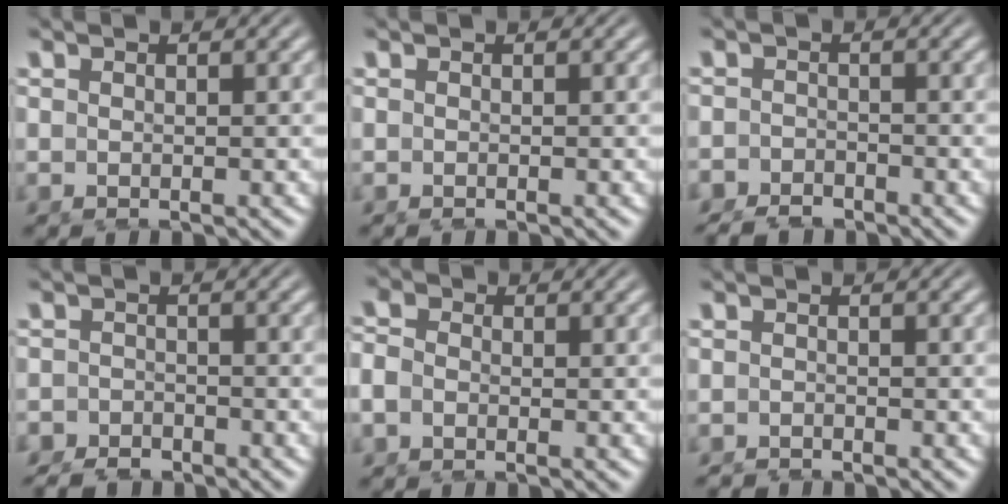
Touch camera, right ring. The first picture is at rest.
{"total": 0.0}
{"total": 2.7, "force": [-2.6, 0.7, -0.4], "torque": [0.008, -0.015, -0.042]}
{"total": 3.0, "force": [-2.8, 1.0, -0.4], "torque": [0.010, -0.015, -0.046]}
{"total": 2.3, "force": [-0.4, 2.1, 0.9], "torque": [-0.028, -0.009, -0.012]}
{"total": 1.5, "force": [-1.3, -0.3, -0.6], "torque": [0.007, -0.011, -0.021]}